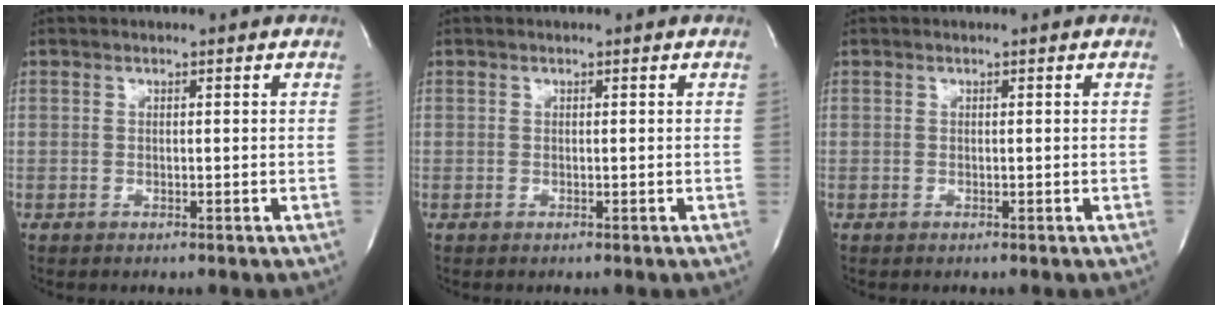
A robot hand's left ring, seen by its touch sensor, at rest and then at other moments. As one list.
[{"total": 0.0}, {"total": 0.0}]